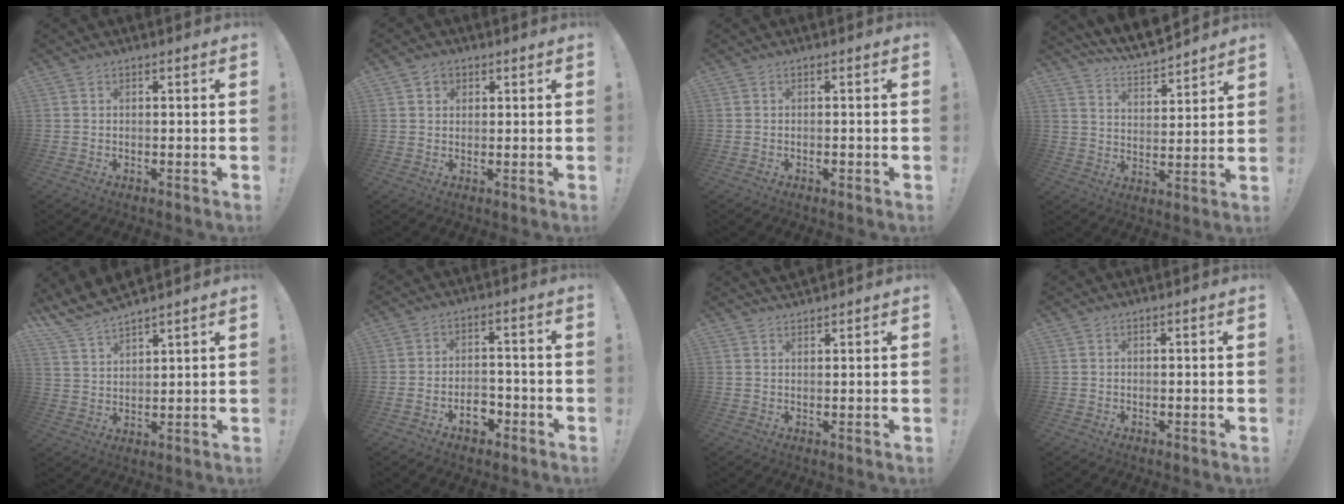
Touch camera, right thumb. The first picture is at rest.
{"total": 3.0, "force": [1.6, 2.4, 0.7], "torque": [-0.005, -0.005, 0.027]}
{"total": 0.8, "force": [-0.6, 0.3, 0.4], "torque": [-0.005, 0.001, -0.012]}
{"total": 8.5, "force": [7.9, 2.0, 2.3], "torque": [-0.055, -0.071, 0.144]}
{"total": 7.3, "force": [6.9, 1.2, 2.0], "torque": [-0.063, -0.049, 0.134]}
{"total": 7.0, "force": [-3.8, 4.5, 3.8], "torque": [-0.036, 0.024, -0.064]}
{"total": 2.0, "force": [2.0, 0.3, 0.1], "torque": [0.004, -0.014, 0.037]}
{"total": 0.0}